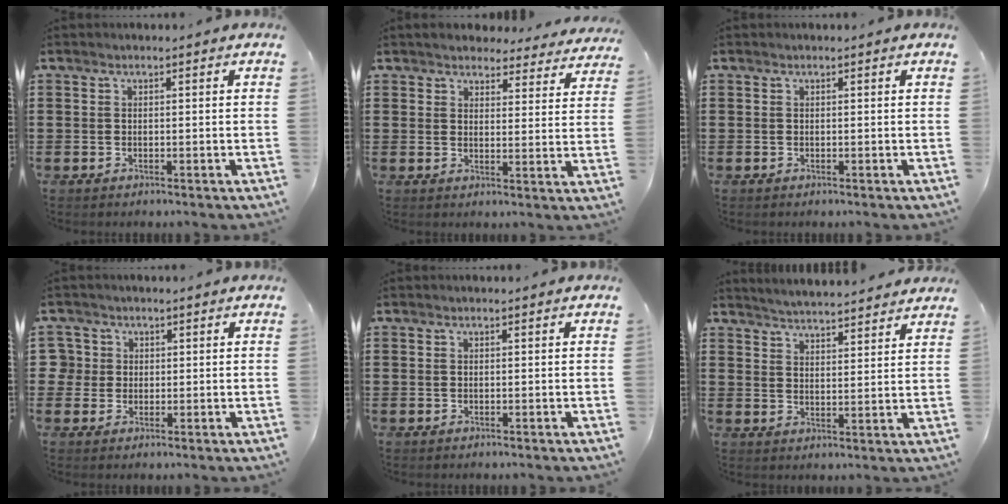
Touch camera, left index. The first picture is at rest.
{"total": 3.8, "force": [3.8, 0.4, 0.3], "torque": [-0.014, -0.020, 0.065]}
{"total": 0.0}
{"total": 3.2, "force": [0.7, 3.1, 0.0], "torque": [-0.019, 0.012, 0.011]}
{"total": 0.0}
{"total": 4.1, "force": [4.0, -0.6, 0.1], "torque": [-0.017, -0.023, 0.070]}